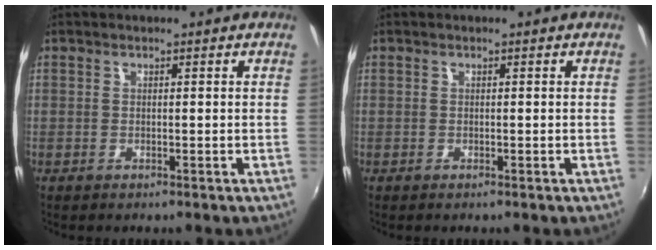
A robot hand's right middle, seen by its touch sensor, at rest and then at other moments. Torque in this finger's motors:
{"motor_torque": [0.16, -0.08, 0.04, 0.01]}